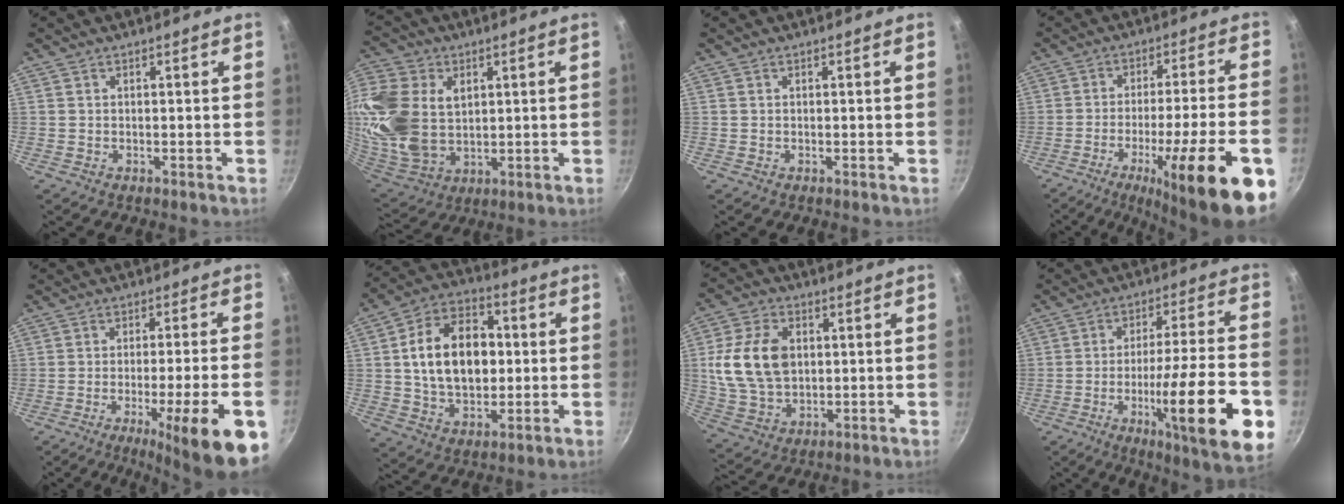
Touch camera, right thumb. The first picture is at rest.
{"total": 21.0, "force": [4.1, 14.9, 14.3], "torque": [-0.309, -0.016, 0.086]}
{"total": 0.0}
{"total": 20.7, "force": [-9.9, 2.8, 18.0], "torque": [-0.247, 0.034, -0.147]}
{"total": 16.1, "force": [-7.3, 1.9, 14.2], "torque": [-0.182, 0.022, -0.102]}
{"total": 17.5, "force": [1.4, 12.0, 12.8], "torque": [-0.179, 0.019, 0.017]}
{"total": 14.4, "force": [1.9, 10.1, 10.1], "torque": [-0.178, 0.001, 0.040]}
{"total": 22.8, "force": [-7.6, 4.0, 21.2], "torque": [-0.298, 0.028, -0.113]}